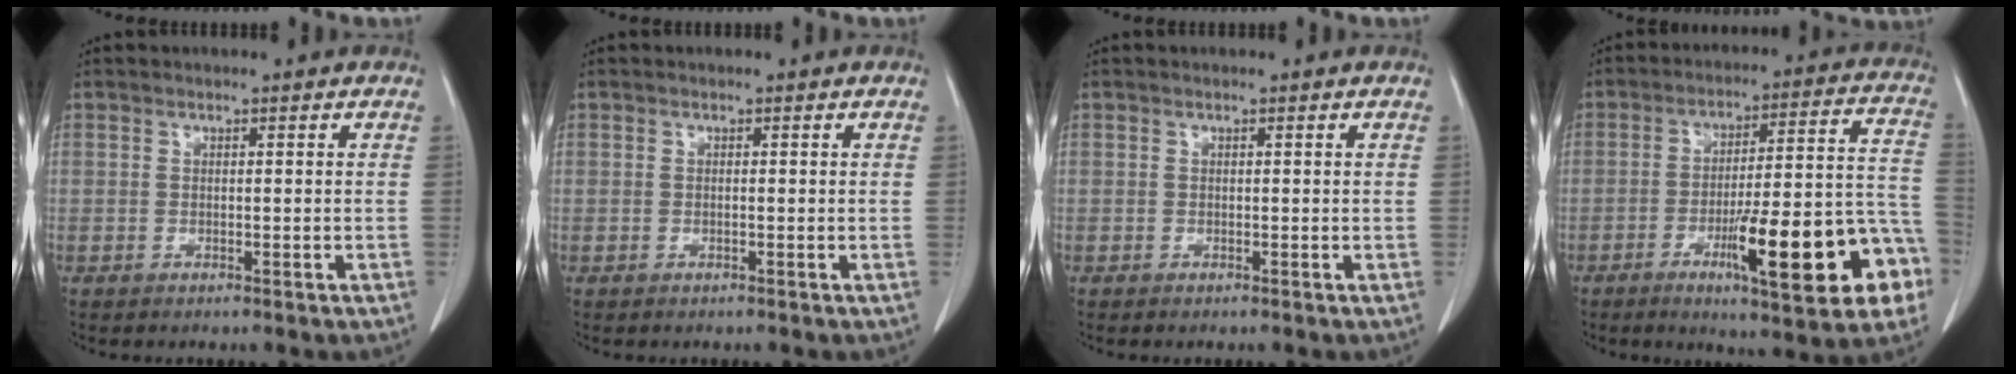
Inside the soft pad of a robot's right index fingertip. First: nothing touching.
{"total": 0.0}
{"total": 0.0}
{"total": 20.0, "force": [-7.9, 2.8, 18.2], "torque": [-0.206, 0.017, -0.102]}